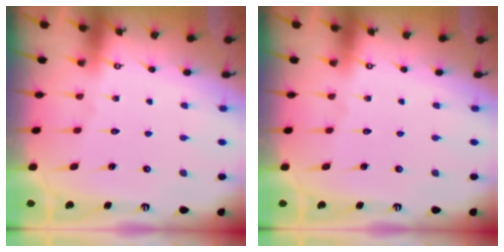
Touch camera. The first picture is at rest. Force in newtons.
{"total": 0.0}